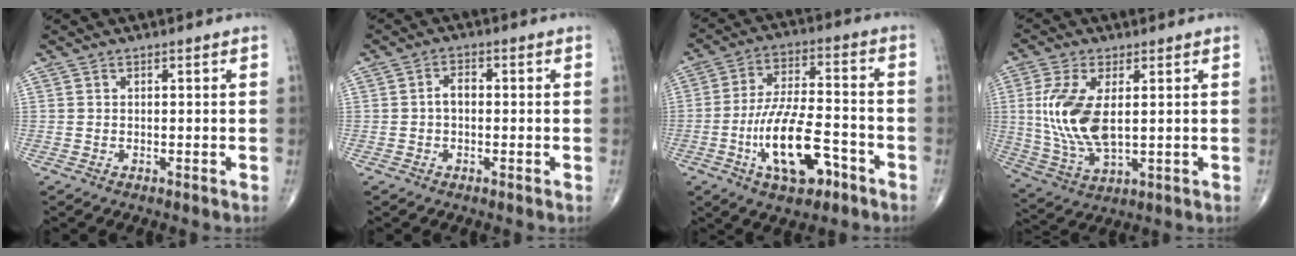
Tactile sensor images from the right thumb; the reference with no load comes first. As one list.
[{"total": 2.6, "force": [-0.3, 1.6, 2.0], "torque": [-0.029, 0.012, -0.009]}, {"total": 14.9, "force": [-6.2, 6.3, 12.0], "torque": [-0.210, 0.034, -0.102]}, {"total": 12.9, "force": [1.6, 6.2, 11.2], "torque": [-0.242, -0.010, 0.042]}]